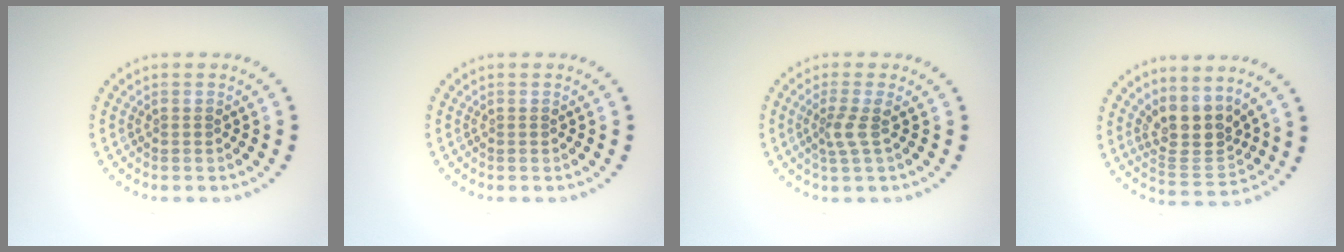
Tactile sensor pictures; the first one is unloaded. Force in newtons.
{"total": 0.0}
{"total": 1.9, "press": 1.4, "slide": 1.3}
{"total": 3.8, "press": 3.2, "slide": 2.0}